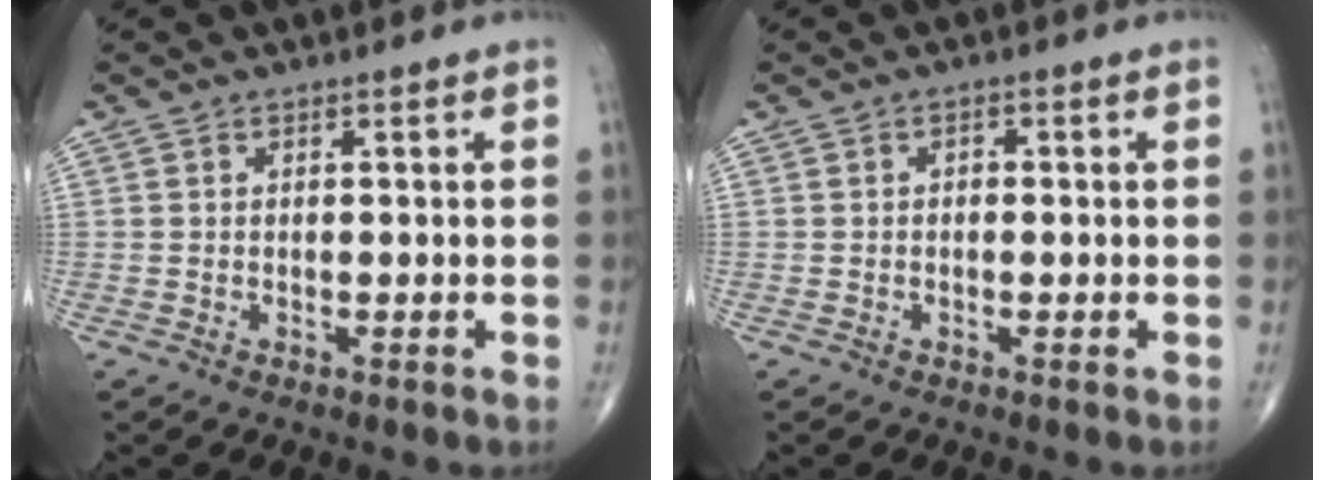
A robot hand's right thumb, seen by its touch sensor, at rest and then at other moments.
{"total": 1.2, "force": [0.1, 0.7, 0.9], "torque": [-0.011, 0.003, -0.001]}